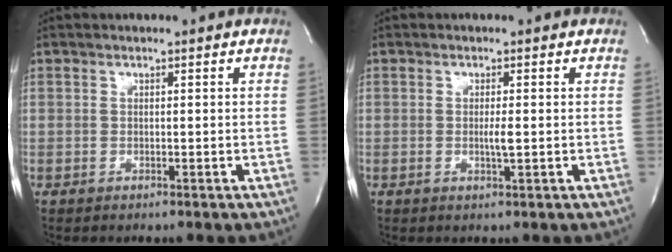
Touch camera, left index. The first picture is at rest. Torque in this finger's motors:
{"motor_torque": [0.27, 0.09, 0.02, 0.01]}